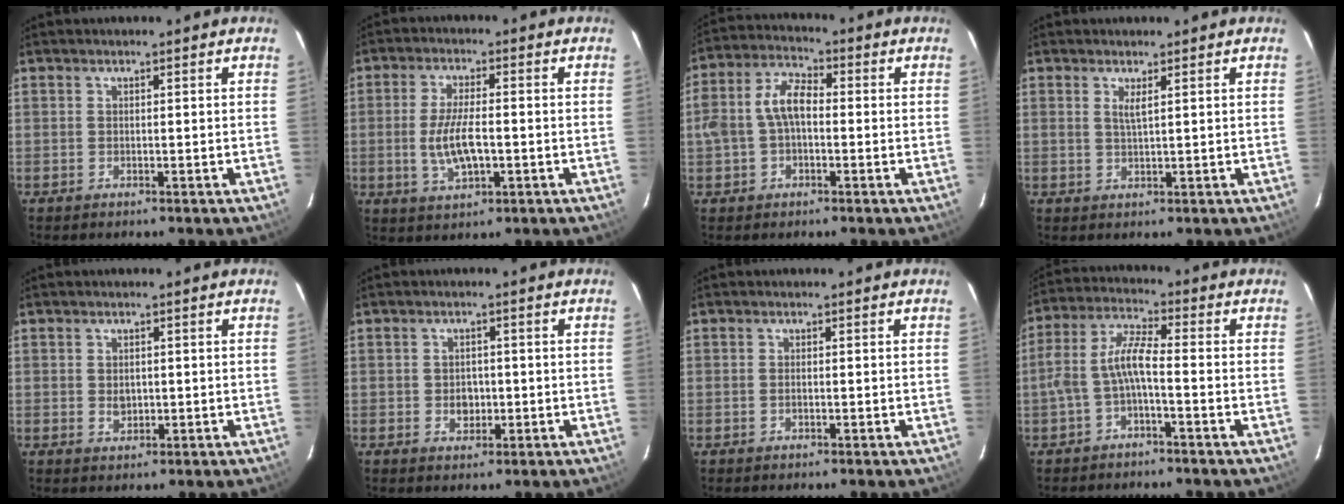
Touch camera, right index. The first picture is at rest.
{"total": 7.8, "force": [-1.3, 2.9, 7.1], "torque": [-0.142, -0.006, -0.021]}
{"total": 8.1, "force": [-0.7, 4.9, 6.5], "torque": [-0.136, 0.023, -0.013]}
{"total": 1.6, "force": [0.6, 0.1, 1.4], "torque": [-0.028, 0.000, 0.011]}
{"total": 2.3, "force": [-0.1, 1.8, 1.4], "torque": [-0.022, 0.001, 0.000]}
{"total": 3.1, "force": [-0.5, 2.6, 1.6], "torque": [-0.028, 0.004, -0.005]}
{"total": 0.8, "force": [-0.2, 0.4, 0.7], "torque": [-0.015, 0.001, -0.005]}
{"total": 6.3, "force": [-2.3, 1.3, 5.7], "torque": [-0.135, 0.017, -0.043]}